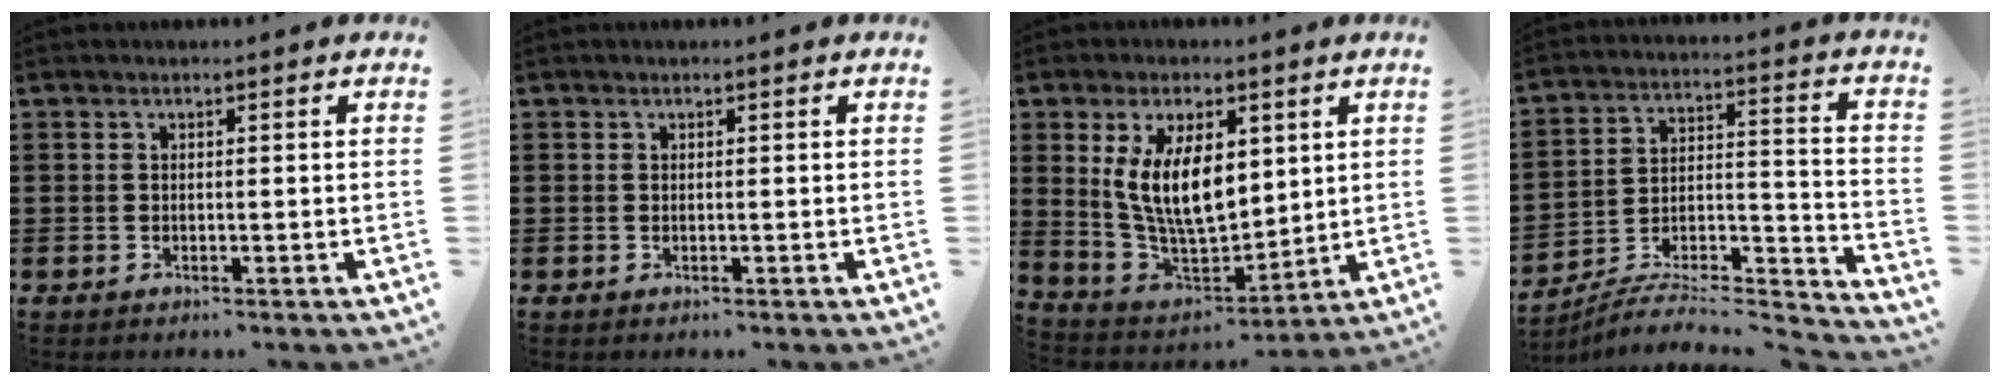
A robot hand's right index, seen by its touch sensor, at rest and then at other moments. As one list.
[{"total": 0.0}, {"total": 11.3, "force": [2.8, 5.5, 9.5], "torque": [-0.201, -0.001, 0.049]}, {"total": 6.4, "force": [-6.0, 1.0, 1.8], "torque": [-0.029, -0.007, -0.122]}]